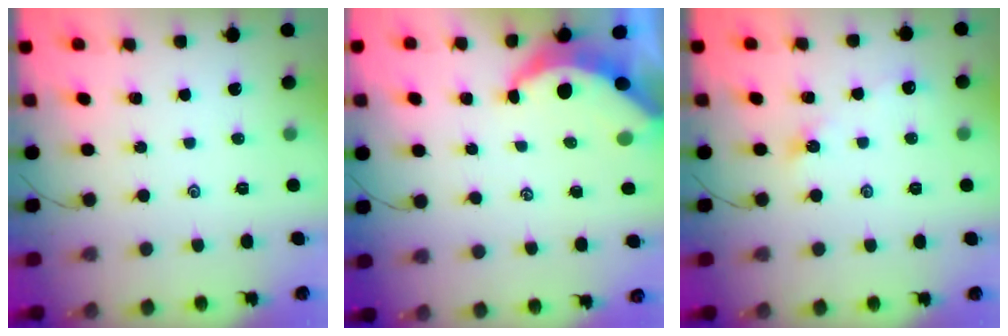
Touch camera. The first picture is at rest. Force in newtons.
{"total": 6.6, "press": 6.5, "slide": 0.8}
{"total": 4.2, "press": 4.2, "slide": 0.5}